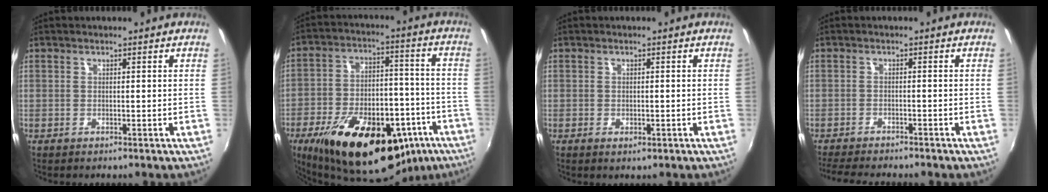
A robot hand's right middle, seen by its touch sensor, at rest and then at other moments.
{"total": 28.9, "force": [-15.9, 14.5, 19.3], "torque": [-0.340, -0.008, -0.215]}
{"total": 1.4, "force": [-0.6, 1.0, 0.9], "torque": [-0.013, -0.004, -0.010]}
{"total": 7.6, "force": [-6.9, 0.9, 3.1], "torque": [-0.076, -0.020, -0.111]}